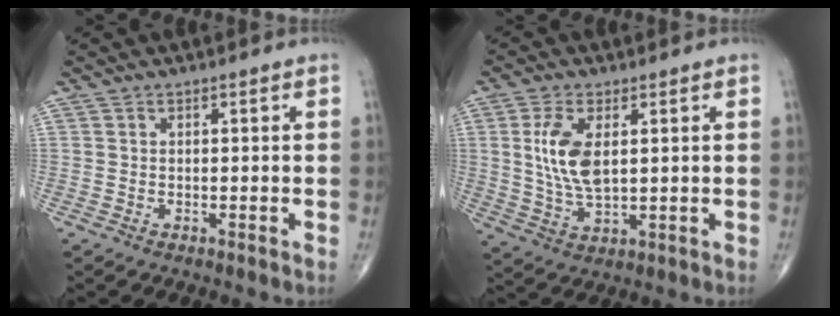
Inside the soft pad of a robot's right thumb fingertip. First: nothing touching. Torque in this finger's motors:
{"motor_torque": [-0.34, 0.53, 0.77, 0.19, 0.05]}